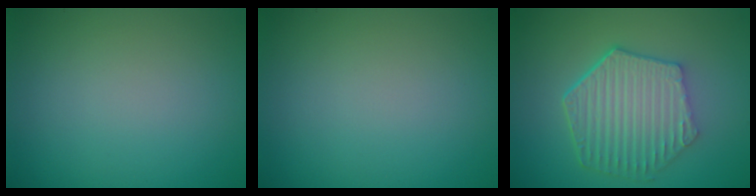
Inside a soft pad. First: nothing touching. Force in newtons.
{"total": 0.0}
{"total": 6.1, "press": 4.5, "slide": 4.0}